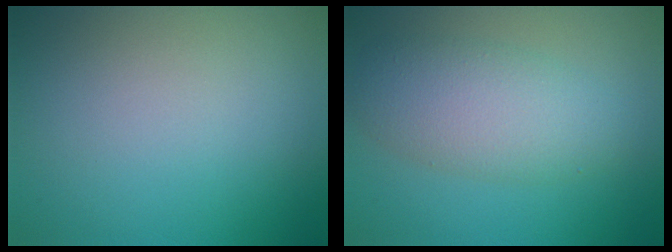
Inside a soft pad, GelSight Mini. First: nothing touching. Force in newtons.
{"total": 4.9, "press": 4.9, "slide": 0.4}